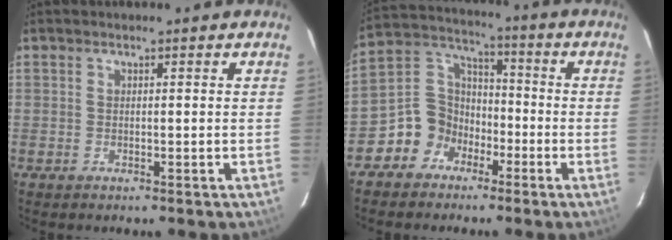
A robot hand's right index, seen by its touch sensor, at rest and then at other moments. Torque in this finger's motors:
{"motor_torque": [0.68, -0.43, -0.09, -0.14]}